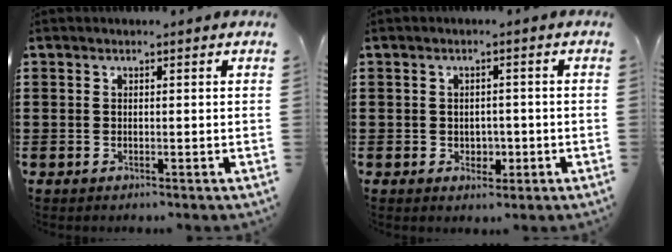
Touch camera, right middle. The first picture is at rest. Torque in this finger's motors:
{"motor_torque": [-0.08, 0.13, 0.08, 0.03]}